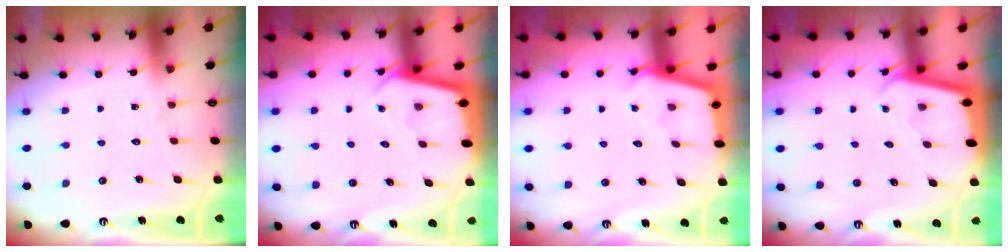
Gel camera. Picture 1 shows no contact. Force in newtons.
{"total": 2.3, "press": 2.3, "slide": 0.1}
{"total": 2.9, "press": 2.9, "slide": 0.3}
{"total": 1.8, "press": 1.8, "slide": 0.1}